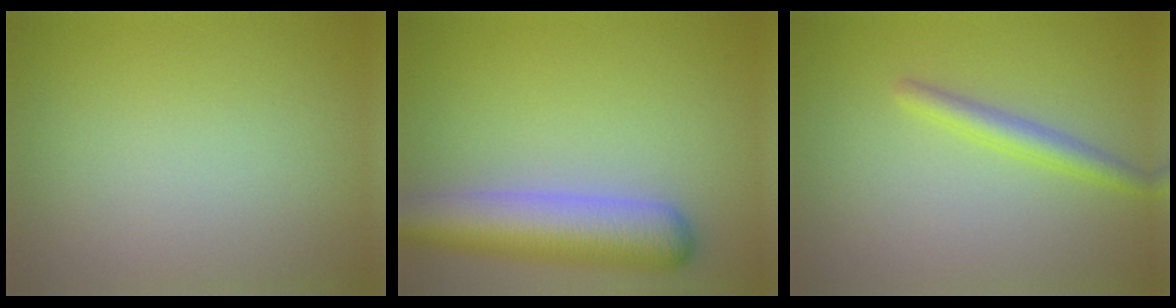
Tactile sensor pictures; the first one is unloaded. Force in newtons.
{"total": 7.5, "press": 7.5, "slide": 0.6}
{"total": 2.2, "press": 2.2, "slide": 0.1}